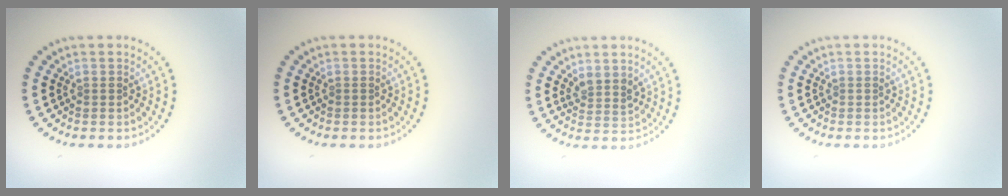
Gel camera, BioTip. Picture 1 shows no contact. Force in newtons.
{"total": 0.0}
{"total": 1.9, "press": 1.6, "slide": 1.0}
{"total": 0.0}